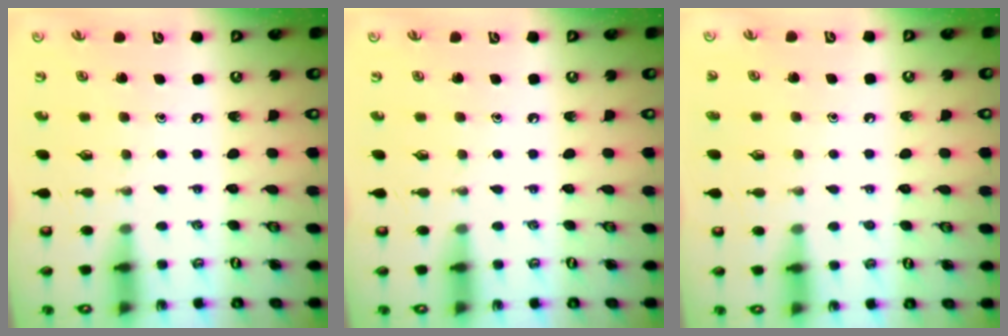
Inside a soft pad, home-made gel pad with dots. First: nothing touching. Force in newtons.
{"total": 0.0}
{"total": 1.0, "press": 1.0, "slide": 0.1}